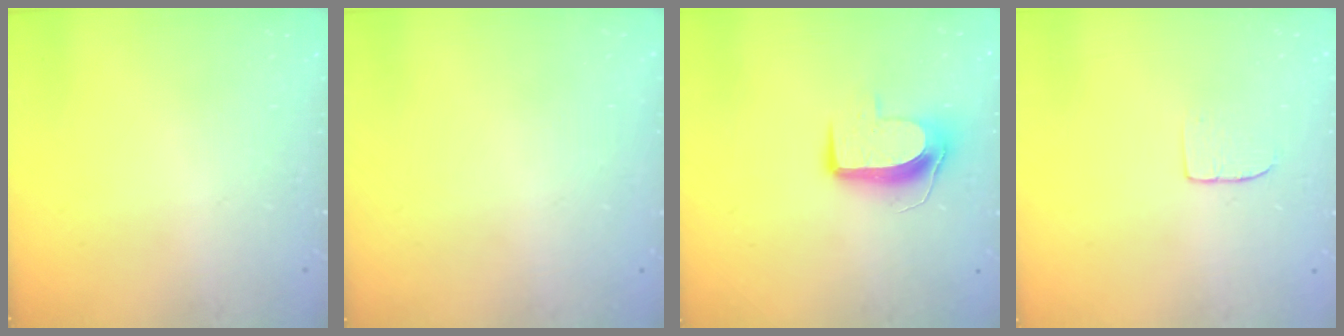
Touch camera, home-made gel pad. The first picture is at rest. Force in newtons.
{"total": 0.0}
{"total": 9.2, "press": 9.2, "slide": 0.2}
{"total": 3.7, "press": 3.7, "slide": 0.2}